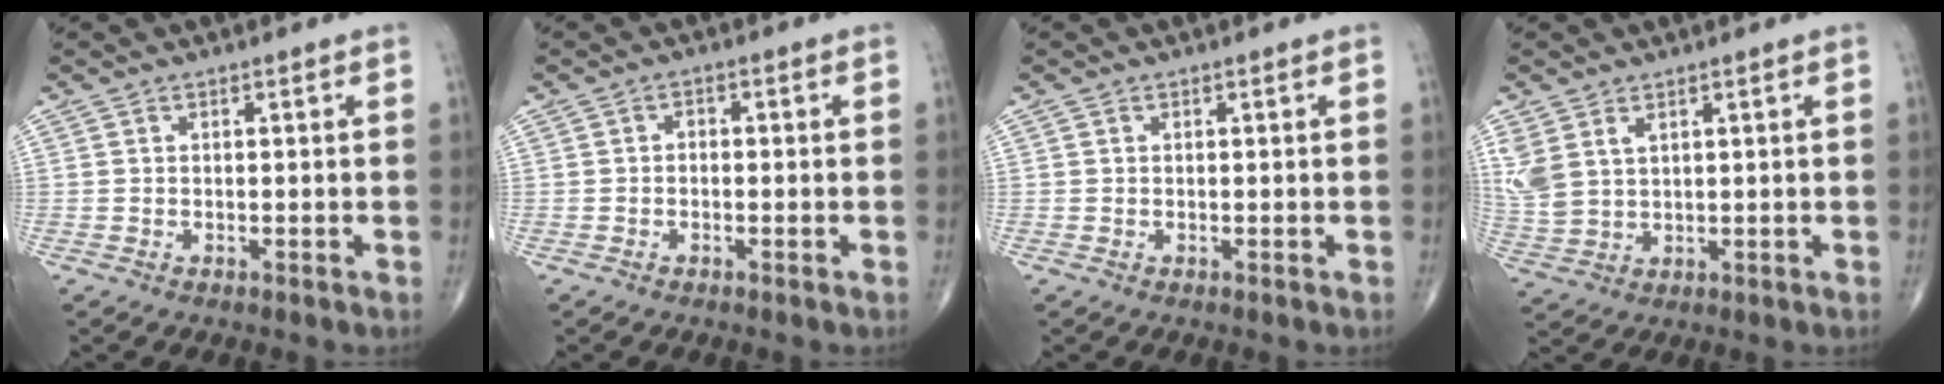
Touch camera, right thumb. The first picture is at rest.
{"total": 1.2, "force": [-0.3, 0.9, 0.7], "torque": [0.001, 0.006, -0.011]}
{"total": 0.0}
{"total": 6.3, "force": [2.8, 3.8, 4.2], "torque": [-0.100, -0.004, 0.070]}